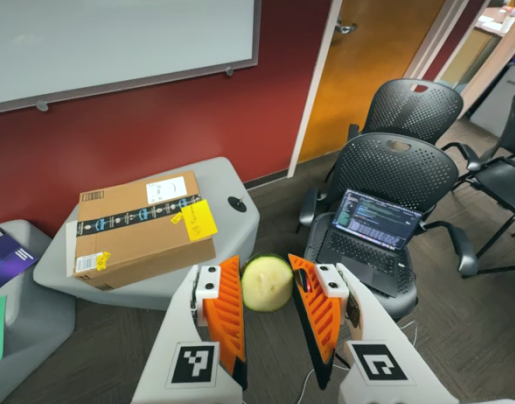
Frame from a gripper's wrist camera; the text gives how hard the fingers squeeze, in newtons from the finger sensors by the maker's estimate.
{"total": 7.9, "left": 7.9, "right": 7.9}